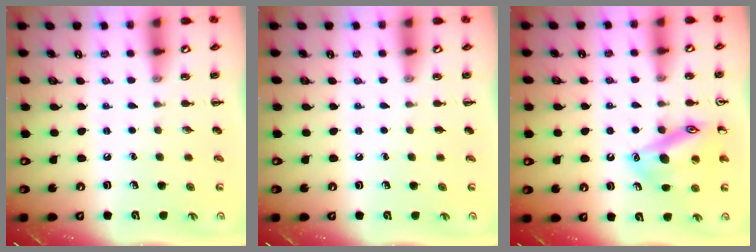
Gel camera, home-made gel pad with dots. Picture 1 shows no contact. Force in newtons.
{"total": 0.0}
{"total": 16.8, "press": 16.7, "slide": 1.8}